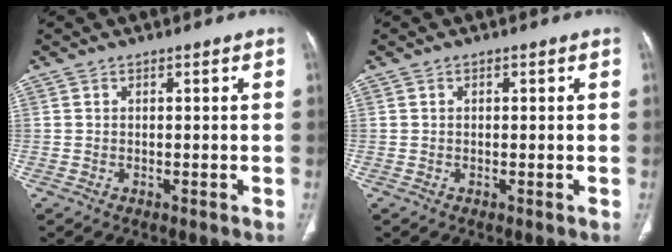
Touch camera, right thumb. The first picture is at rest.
{"total": 0.0}